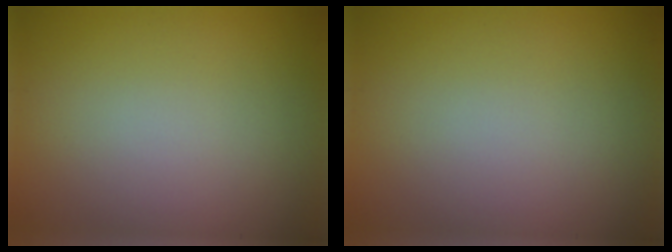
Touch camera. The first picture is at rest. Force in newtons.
{"total": 0.0}